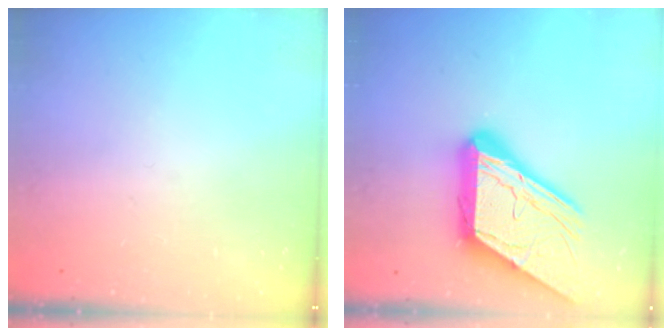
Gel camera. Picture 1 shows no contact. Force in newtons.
{"total": 23.0, "press": 22.9, "slide": 2.4}